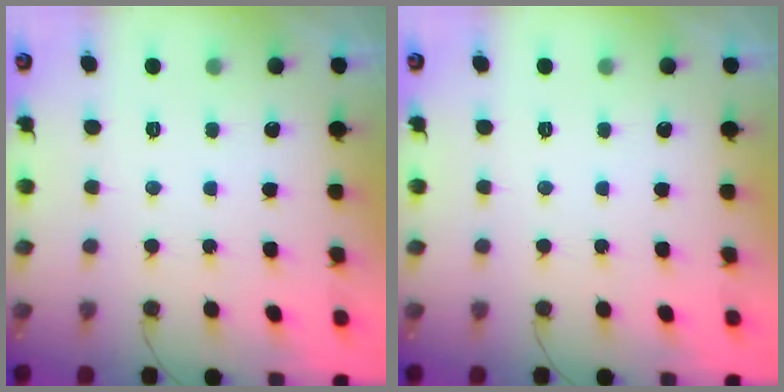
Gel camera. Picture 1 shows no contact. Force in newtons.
{"total": 0.0}